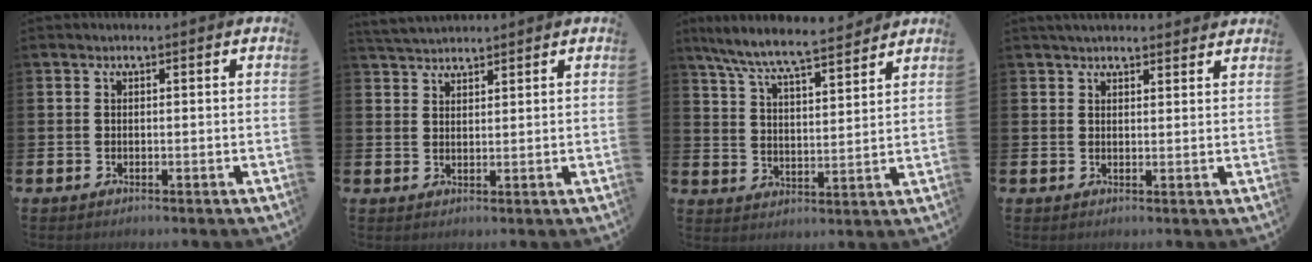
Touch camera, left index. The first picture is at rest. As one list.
[{"total": 3.4, "force": [3.3, 0.5, 0.3], "torque": [-0.014, -0.011, 0.063]}, {"total": 8.0, "force": [7.5, 0.5, 2.8], "torque": [-0.087, -0.042, 0.133]}, {"total": 3.1, "force": [2.9, 0.7, 0.6], "torque": [-0.010, -0.010, 0.052]}]